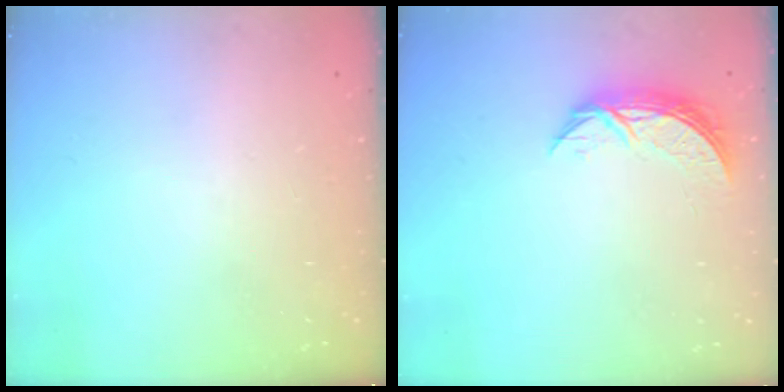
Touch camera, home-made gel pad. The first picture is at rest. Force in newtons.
{"total": 7.1, "press": 7.1, "slide": 0.5}